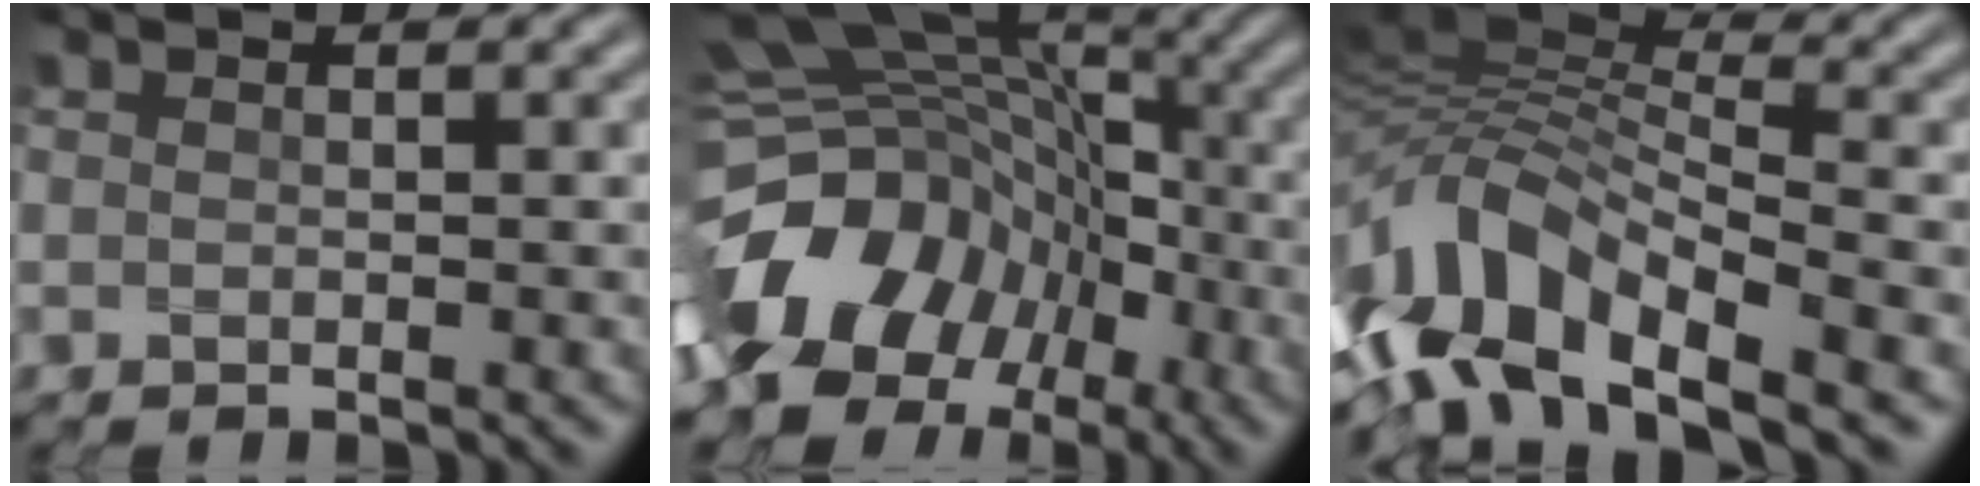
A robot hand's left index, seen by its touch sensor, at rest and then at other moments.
{"total": 13.2, "force": [-5.9, 9.6, 6.9], "torque": [-0.152, 0.009, -0.103]}
{"total": 10.8, "force": [-5.6, 4.8, 7.9], "torque": [-0.157, 0.020, -0.107]}